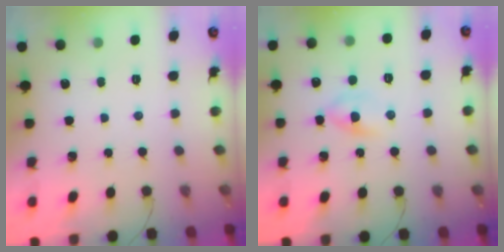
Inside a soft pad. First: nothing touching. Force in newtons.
{"total": 2.6, "press": 2.3, "slide": 1.1}